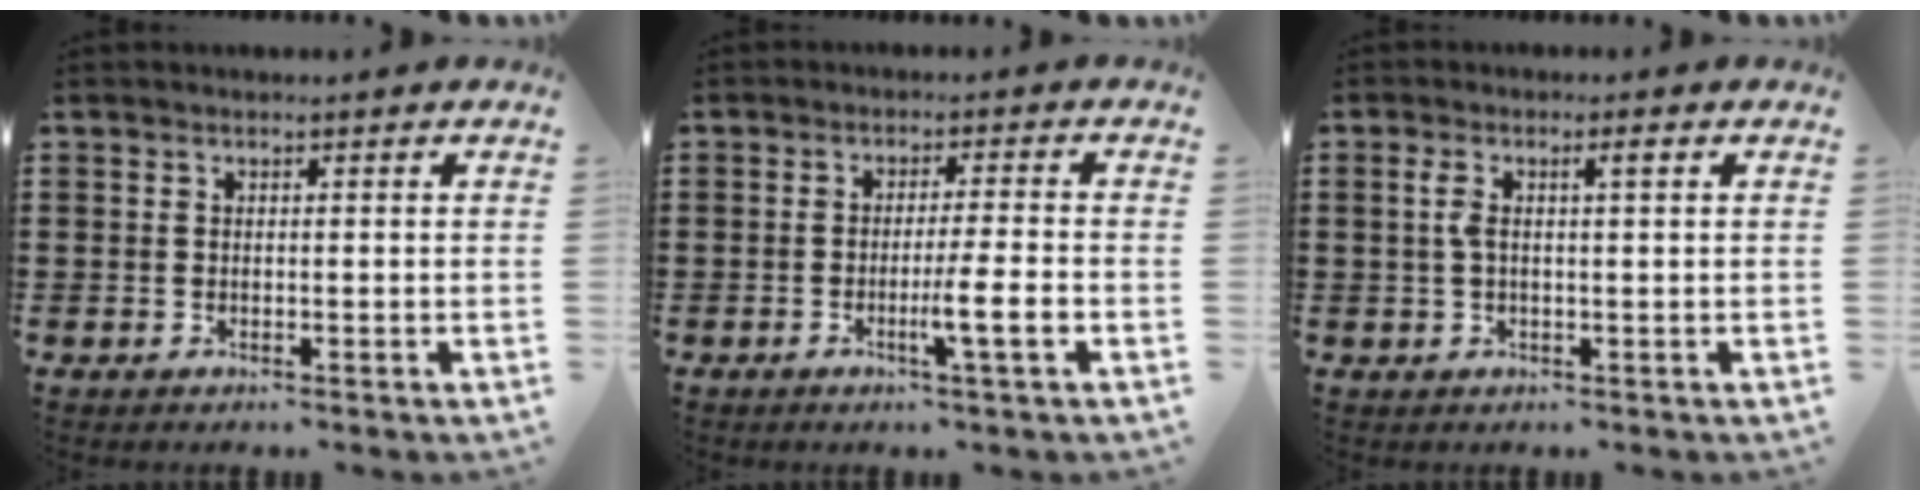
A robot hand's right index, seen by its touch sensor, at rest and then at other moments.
{"total": 5.7, "force": [-1.9, -0.3, 5.3], "torque": [-0.086, -0.013, -0.032]}
{"total": 3.0, "force": [0.6, 0.6, 2.9], "torque": [-0.057, 0.003, 0.007]}